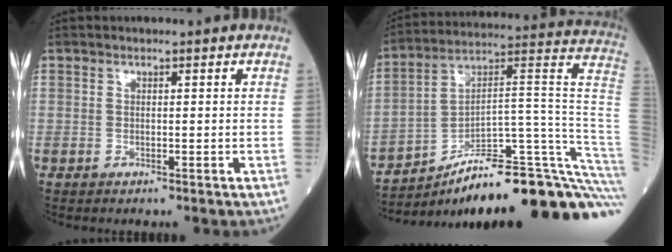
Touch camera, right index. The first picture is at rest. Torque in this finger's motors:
{"motor_torque": [-0.33, -1.81, 0.38, 0.11]}